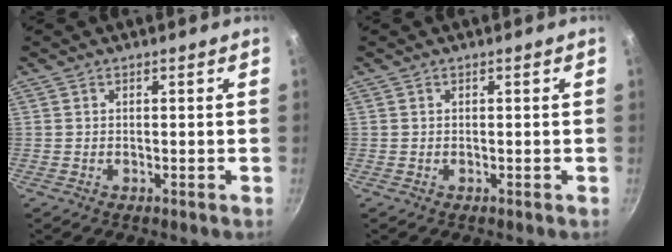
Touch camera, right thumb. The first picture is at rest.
{"total": 0.0}